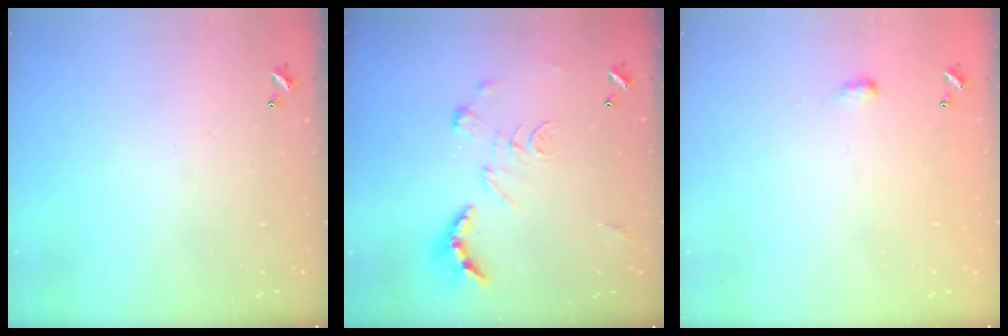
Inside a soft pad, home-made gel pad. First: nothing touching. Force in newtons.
{"total": 2.6, "press": 2.1, "slide": 1.5}
{"total": 1.6, "press": 1.5, "slide": 0.4}